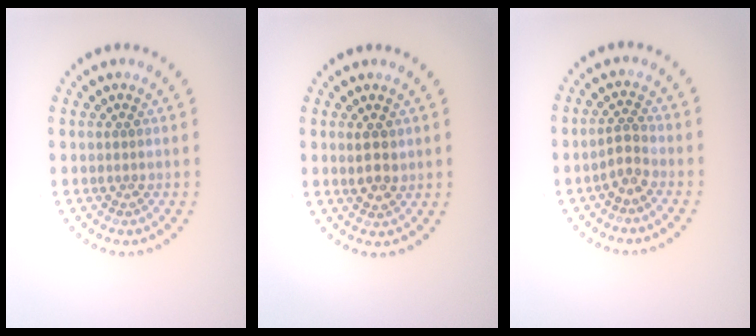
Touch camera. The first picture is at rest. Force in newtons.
{"total": 2.2, "press": 2.2, "slide": 0.4}
{"total": 1.8, "press": 1.5, "slide": 1.0}